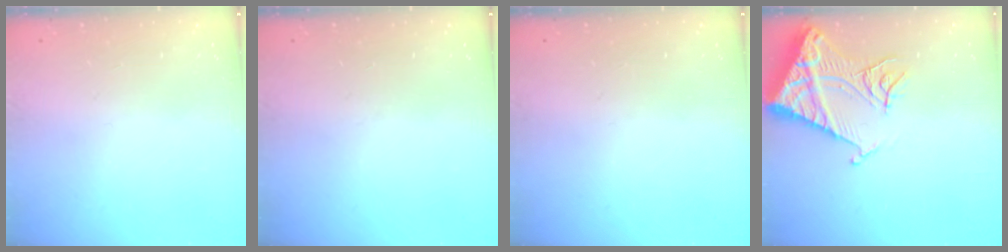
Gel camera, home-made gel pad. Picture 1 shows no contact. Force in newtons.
{"total": 0.0}
{"total": 0.0}
{"total": 15.7, "press": 15.6, "slide": 1.7}